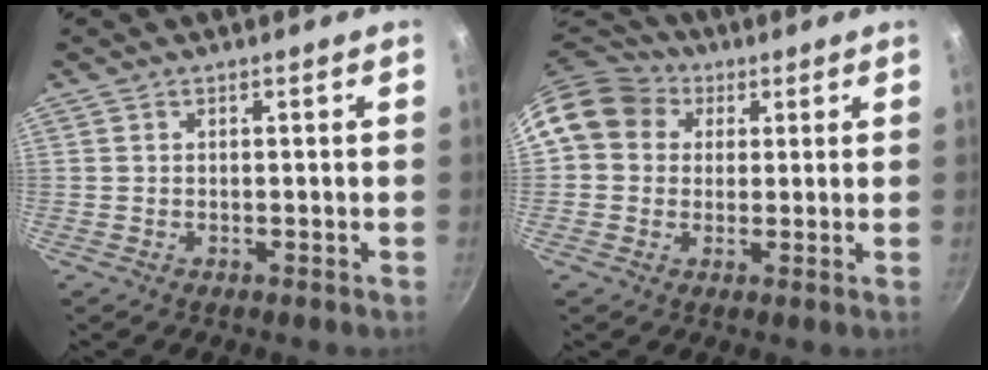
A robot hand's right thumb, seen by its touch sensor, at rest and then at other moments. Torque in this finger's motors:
{"motor_torque": [-0.17, 0.26, 0.55, -0.51, 0.07]}